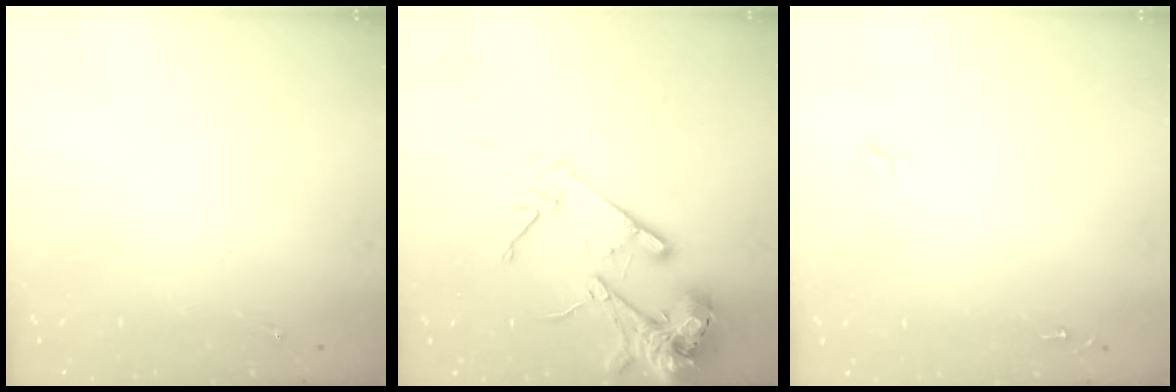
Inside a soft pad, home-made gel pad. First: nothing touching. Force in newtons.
{"total": 16.6, "press": 16.5, "slide": 2.3}
{"total": 1.9, "press": 1.9, "slide": 0.2}